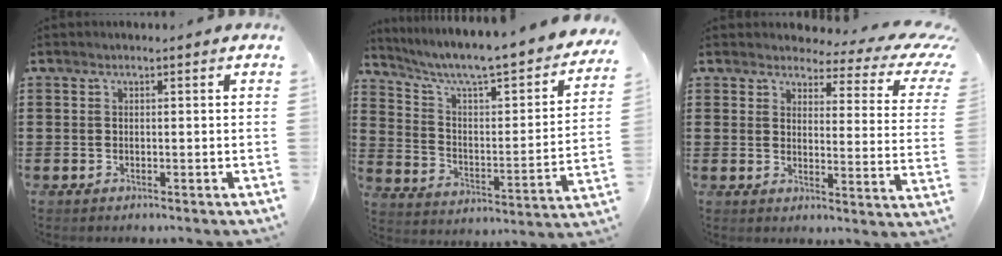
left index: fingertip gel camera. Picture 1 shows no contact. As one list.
[{"total": 6.2, "force": [5.2, 0.4, 3.4], "torque": [-0.092, -0.047, 0.079]}, {"total": 4.5, "force": [3.4, 1.6, 2.4], "torque": [-0.049, -0.021, 0.052]}]